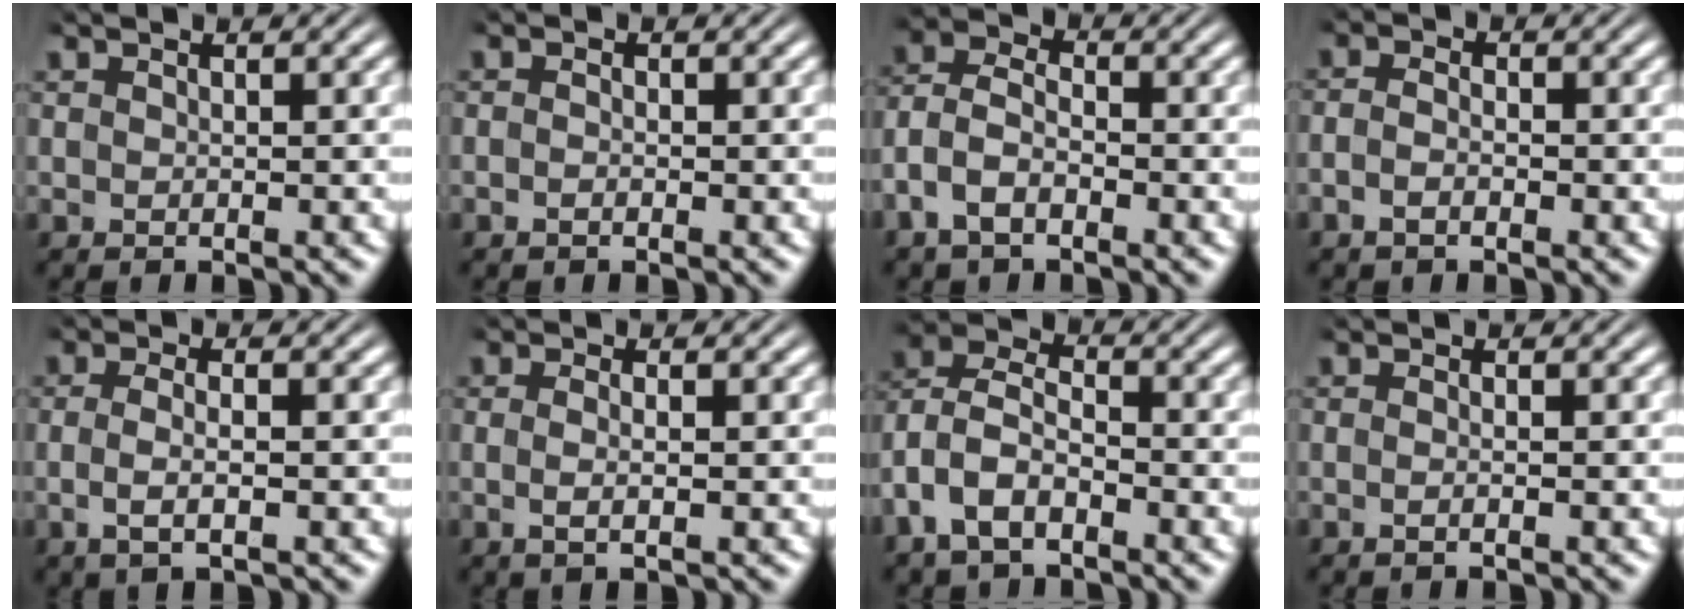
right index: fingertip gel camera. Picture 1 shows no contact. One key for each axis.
{"total": 0.7, "fx": -0.6, "fy": 0.2, "fz": 0.3, "tx": -0.008, "ty": -0.004, "tz": -0.013}
{"total": 5.4, "fx": -1.4, "fy": 4.3, "fz": 2.9, "tx": -0.075, "ty": -0.017, "tz": -0.026}
{"total": 1.7, "fx": -1.1, "fy": 0.8, "fz": 1.0, "tx": -0.027, "ty": -0.008, "tz": -0.021}
{"total": 2.8, "fx": -0.6, "fy": 0.8, "fz": 2.6, "tx": -0.057, "ty": -0.011, "tz": -0.004}
{"total": 1.8, "fx": -0.3, "fy": 0.1, "fz": 1.8, "tx": -0.039, "ty": -0.009, "tz": -0.001}
{"total": 6.8, "fx": -0.7, "fy": 5.8, "fz": 3.6, "tx": -0.104, "ty": -0.019, "tz": -0.015}
{"total": 0.9, "fx": -0.5, "fy": -0.3, "fz": 0.6, "tx": -0.014, "ty": -0.003, "tz": -0.010}